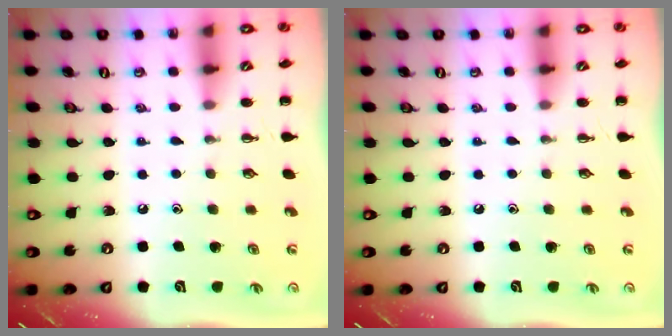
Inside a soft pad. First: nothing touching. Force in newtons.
{"total": 0.0}